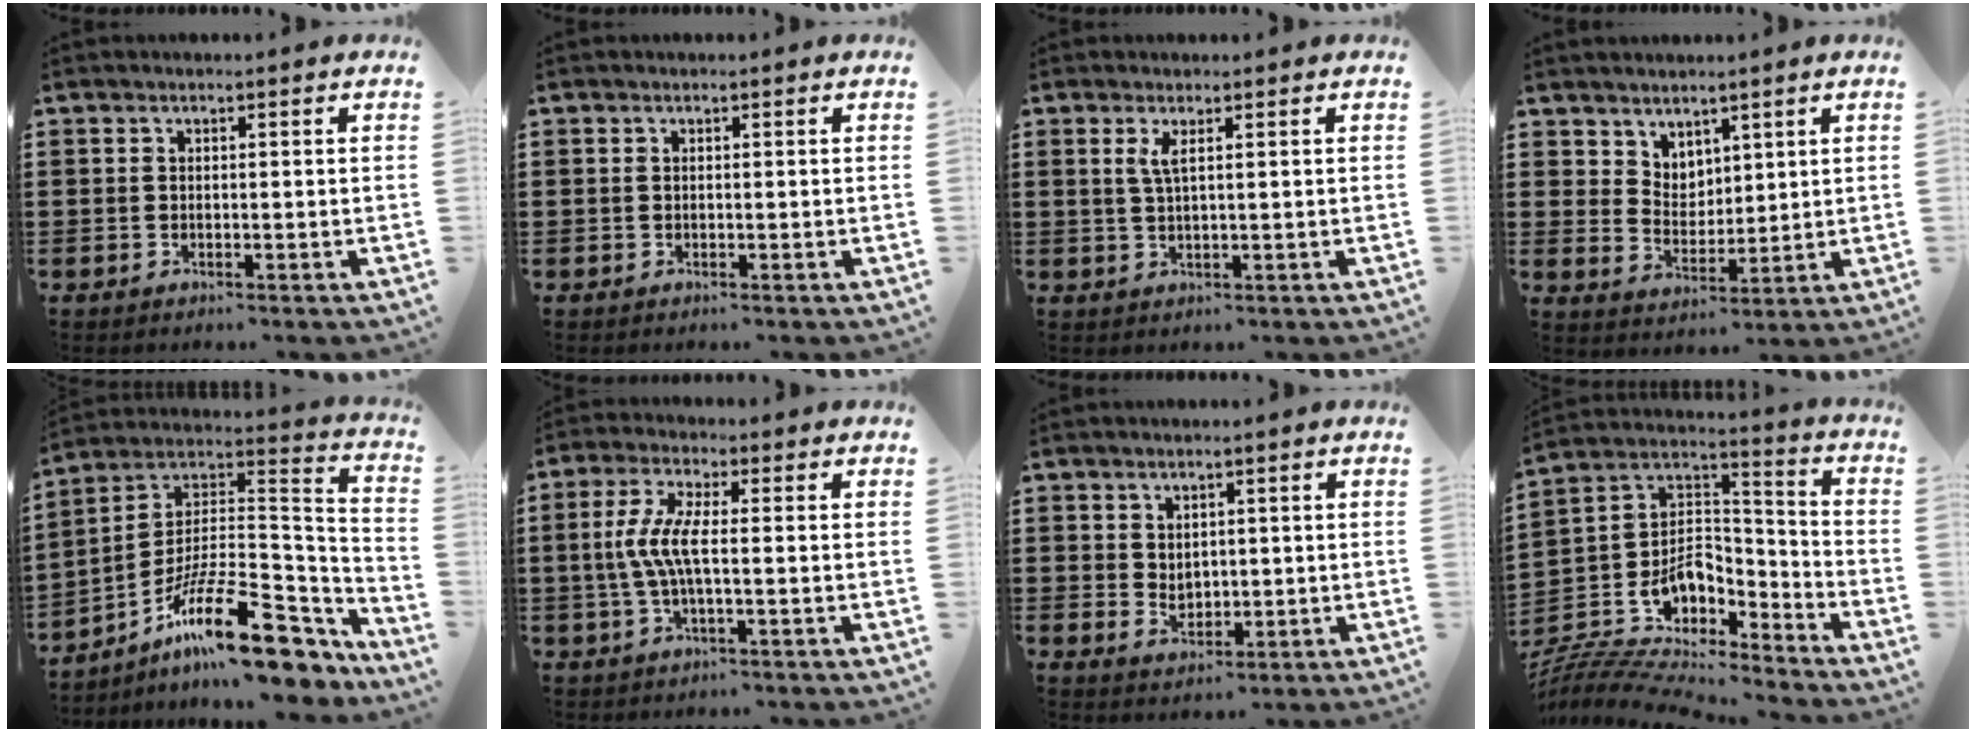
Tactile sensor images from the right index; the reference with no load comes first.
{"total": 0.0}
{"total": 2.1, "force": [0.8, 0.2, 2.0], "torque": [-0.043, 0.000, 0.013]}
{"total": 4.3, "force": [3.5, 2.4, -0.2], "torque": [-0.012, -0.004, 0.068]}
{"total": 18.3, "force": [-11.1, 5.1, 13.6], "torque": [-0.225, 0.028, -0.186]}
{"total": 6.2, "force": [-0.6, 1.4, 6.0], "torque": [-0.144, -0.012, -0.024]}
{"total": 2.3, "force": [0.7, 1.9, 1.0], "torque": [-0.017, 0.003, 0.011]}
{"total": 7.7, "force": [-4.7, 5.6, 2.4], "torque": [-0.059, -0.013, -0.086]}